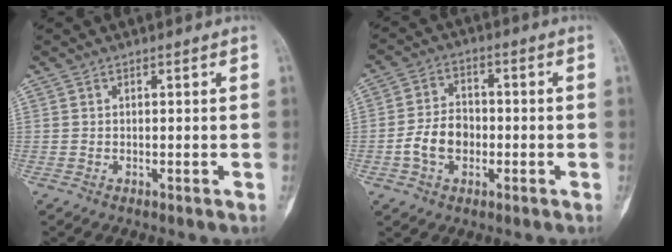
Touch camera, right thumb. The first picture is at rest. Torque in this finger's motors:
{"motor_torque": [1.23, 1.02, 0.57, -0.43, 0.01]}